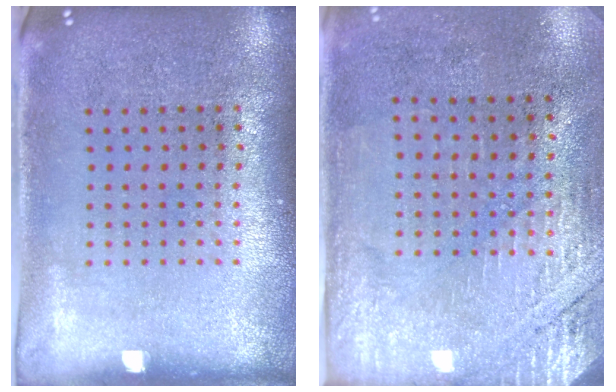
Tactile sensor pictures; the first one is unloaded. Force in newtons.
{"total": 2.7, "press": 2.4, "slide": 1.2}